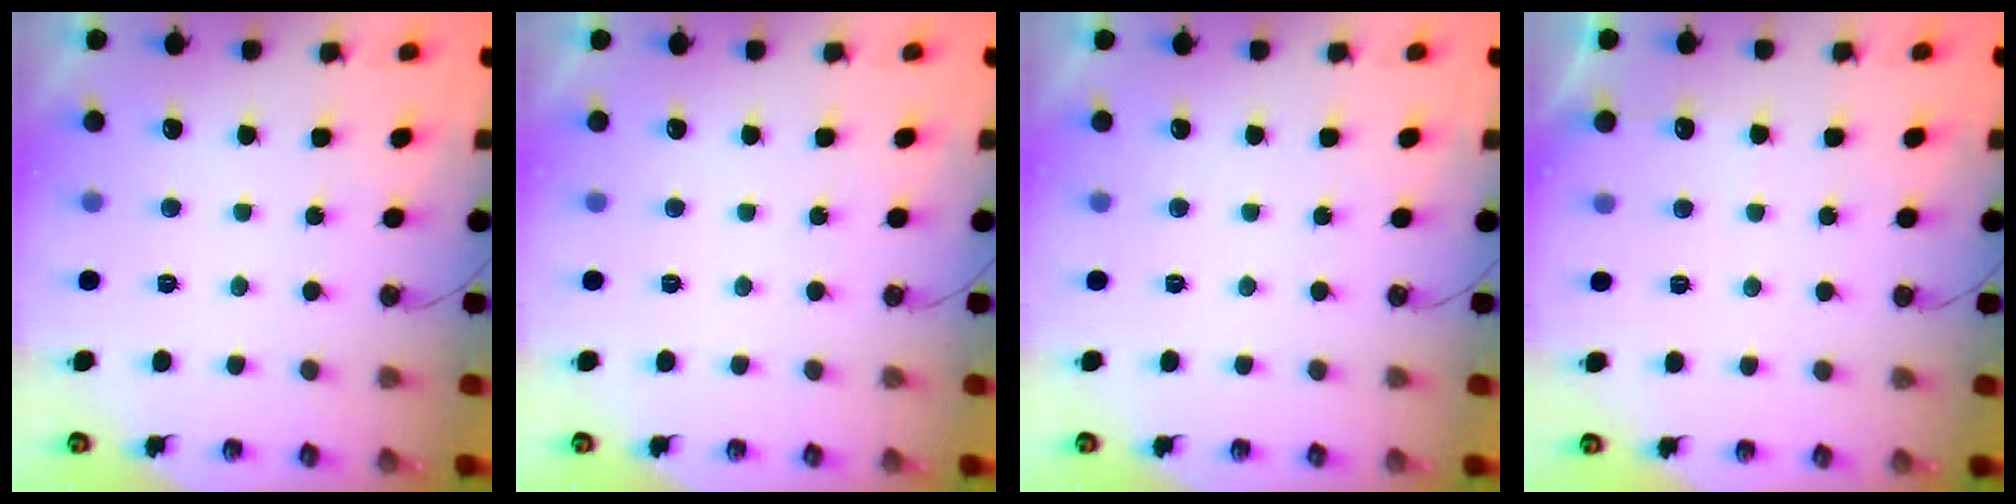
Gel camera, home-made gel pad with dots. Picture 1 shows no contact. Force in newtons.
{"total": 0.0}
{"total": 0.0}
{"total": 4.5, "press": 4.5, "slide": 0.5}